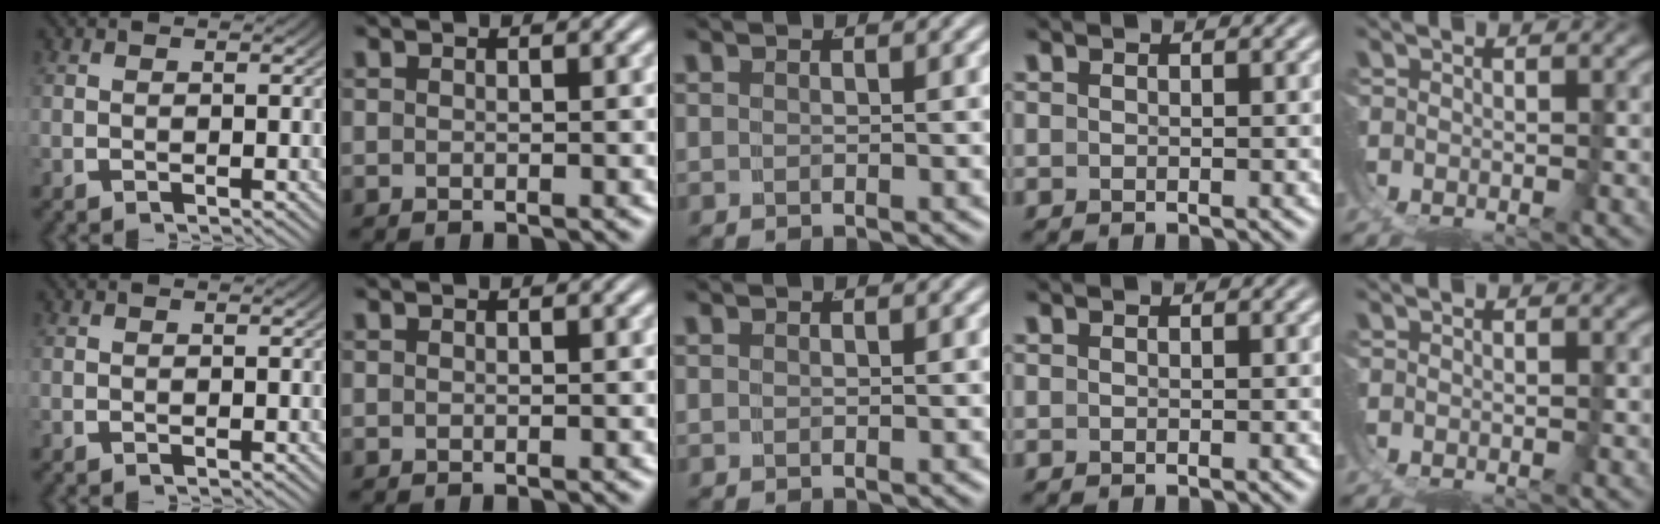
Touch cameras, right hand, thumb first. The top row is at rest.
{}